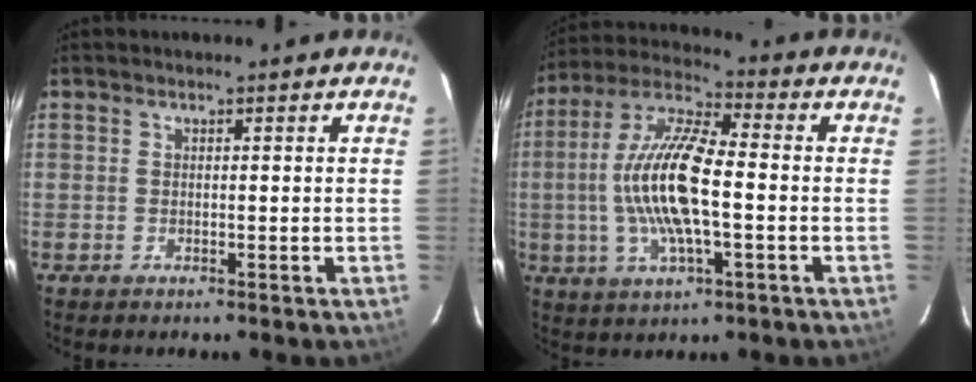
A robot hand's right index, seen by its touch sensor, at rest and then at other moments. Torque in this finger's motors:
{"motor_torque": [2.14, 0.00, 1.05, 0.21]}